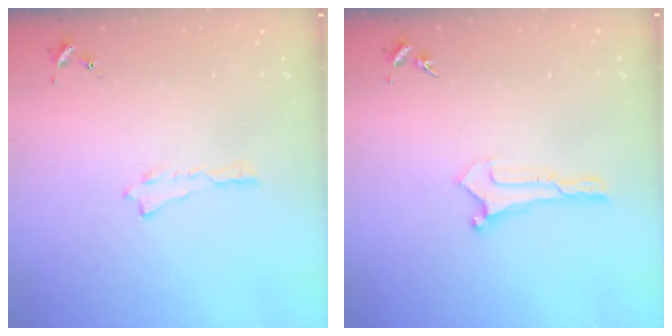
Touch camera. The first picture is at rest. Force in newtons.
{"total": 0.0}